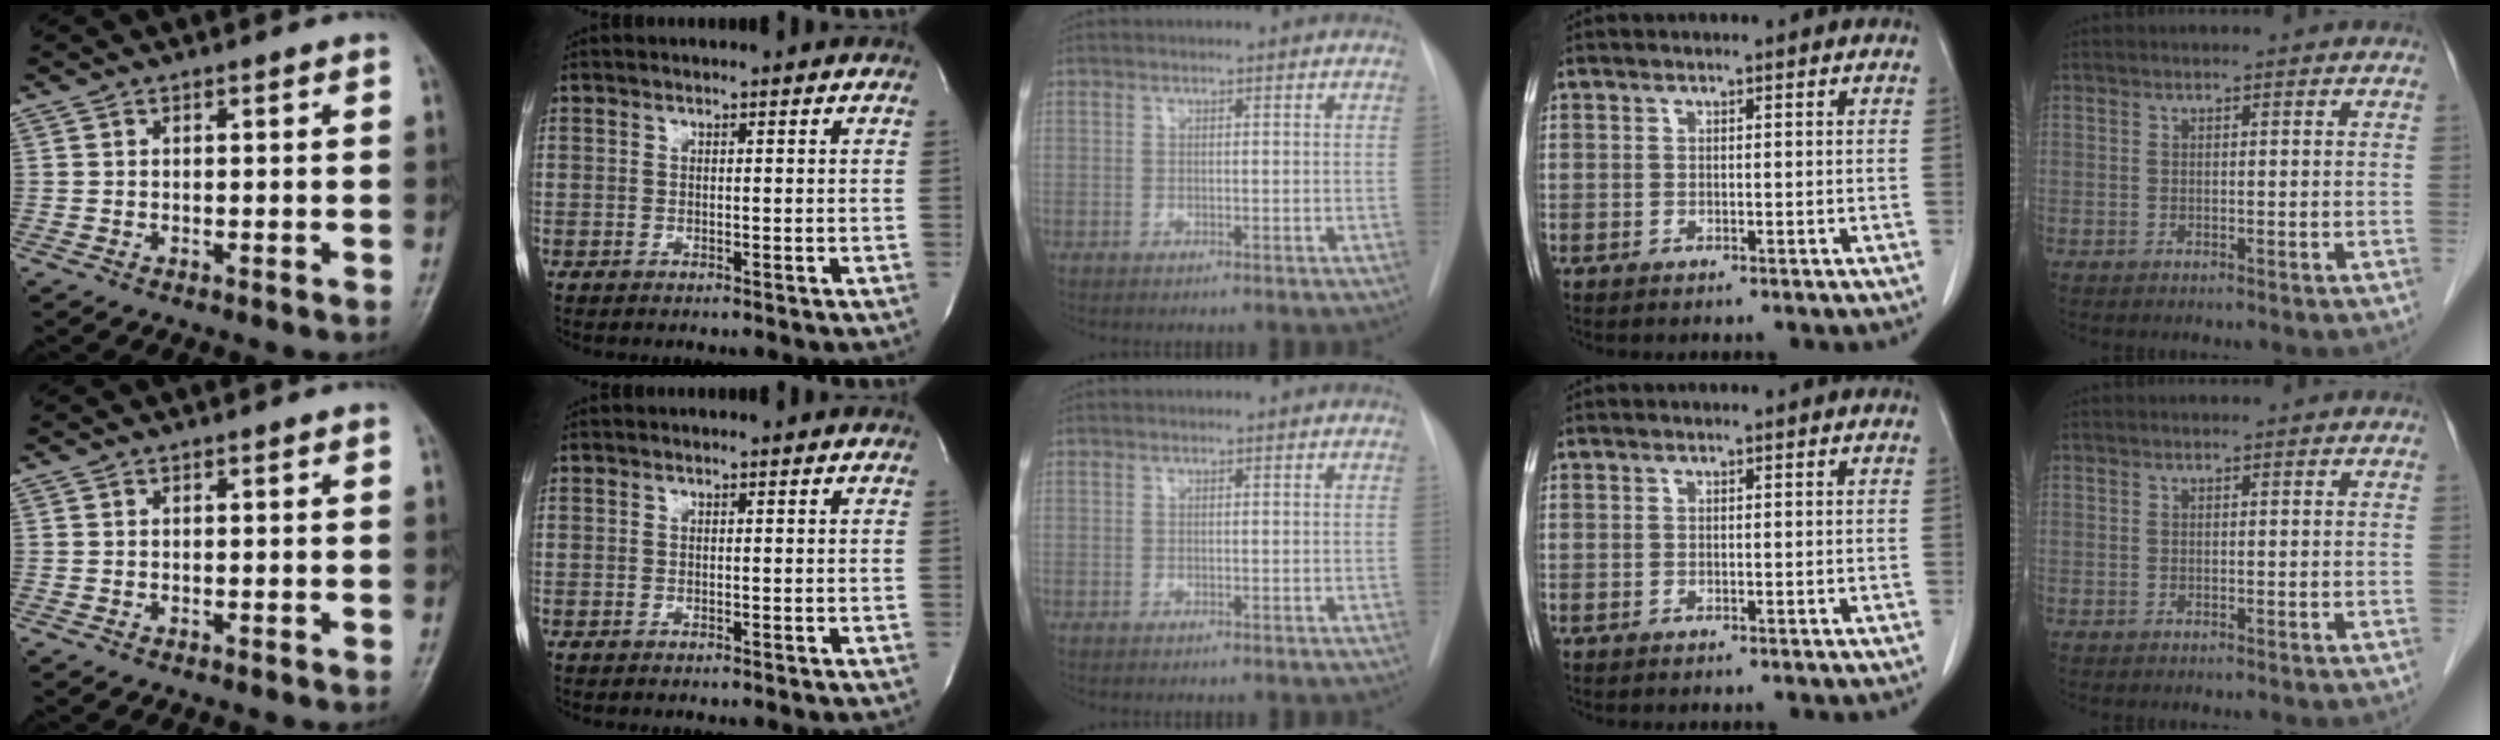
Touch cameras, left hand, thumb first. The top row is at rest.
{}